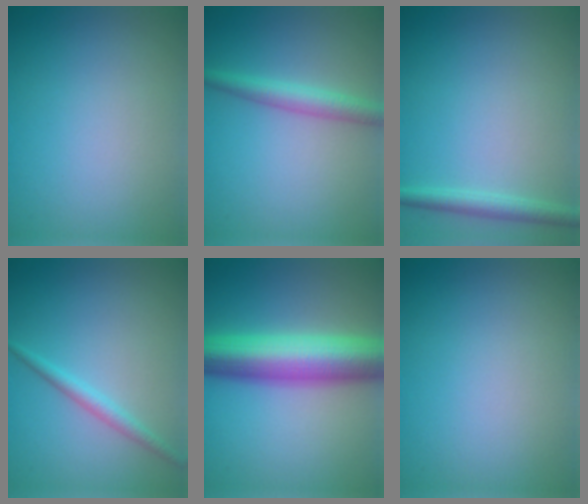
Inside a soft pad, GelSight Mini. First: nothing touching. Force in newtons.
{"total": 2.7, "press": 2.7, "slide": 0.1}
{"total": 1.9, "press": 1.9, "slide": 0.1}
{"total": 1.7, "press": 1.7, "slide": 0.1}
{"total": 9.8, "press": 9.8, "slide": 0.1}
{"total": 0.0}